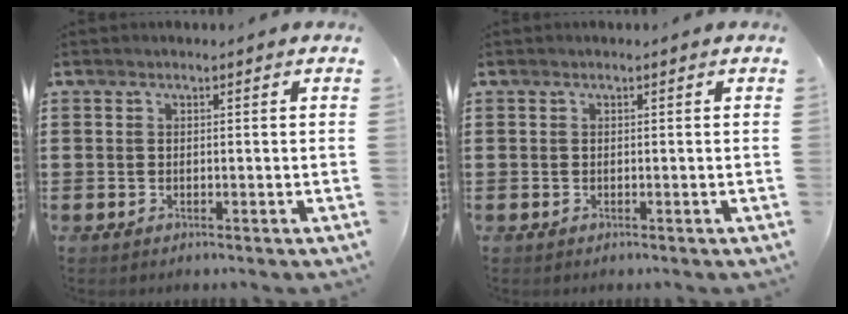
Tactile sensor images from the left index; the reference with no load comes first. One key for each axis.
{"total": 0.0}